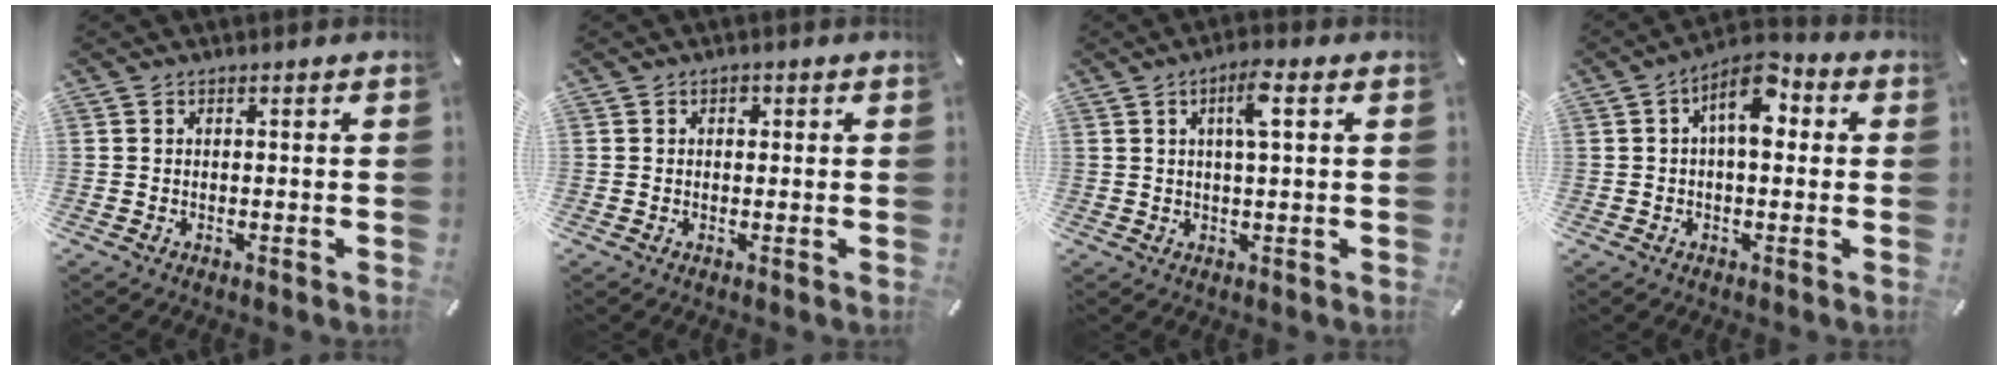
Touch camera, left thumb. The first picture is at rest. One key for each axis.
{"total": 1.0, "fx": 0.2, "fy": 1.0, "fz": 0.4, "tx": -0.002, "ty": 0.003, "tz": 0.001}
{"total": 5.1, "fx": 1.7, "fy": 0.9, "fz": 4.7, "tx": -0.089, "ty": 0.002, "tz": 0.025}
{"total": 8.6, "fx": 1.9, "fy": 4.5, "fz": 7.1, "tx": -0.095, "ty": -0.006, "tz": 0.028}